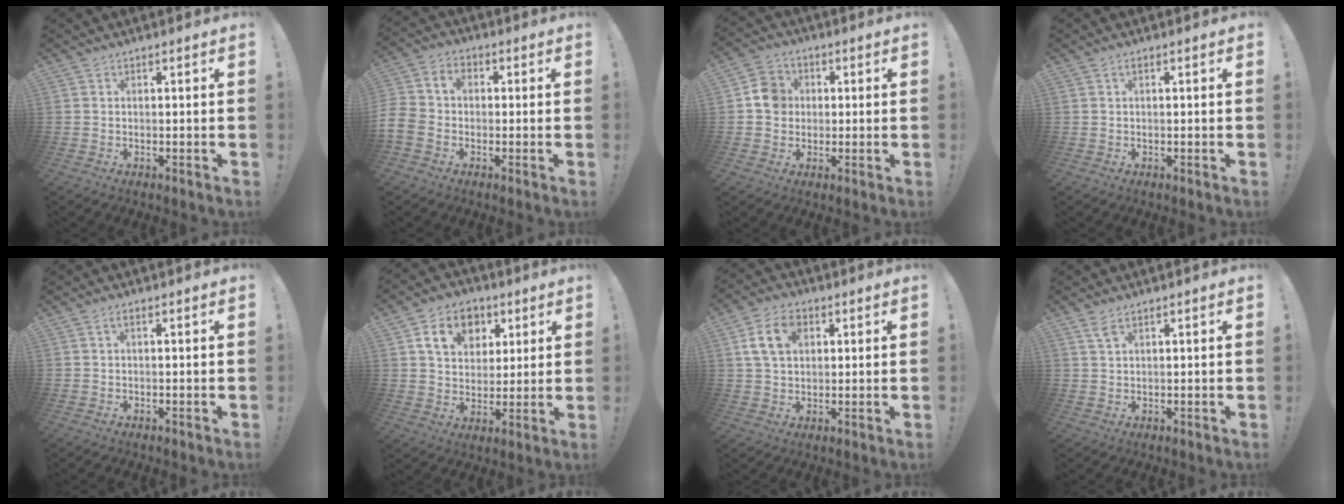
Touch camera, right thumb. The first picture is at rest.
{"total": 7.5, "force": [-2.6, 5.9, 3.8], "torque": [-0.081, 0.019, -0.047]}
{"total": 7.7, "force": [0.6, 7.1, 3.0], "torque": [-0.041, 0.014, 0.016]}
{"total": 0.8, "force": [0.0, 0.2, 0.8], "torque": [-0.022, 0.004, 0.000]}
{"total": 1.3, "force": [-0.2, 0.1, 1.2], "torque": [-0.029, 0.005, -0.004]}
{"total": 12.5, "force": [5.3, 9.6, 6.1], "torque": [-0.083, -0.014, 0.100]}
{"total": 10.8, "force": [3.4, 7.6, 6.9], "torque": [-0.116, 0.007, 0.063]}
{"total": 2.8, "force": [1.6, 1.0, 2.1], "torque": [-0.039, -0.002, 0.028]}